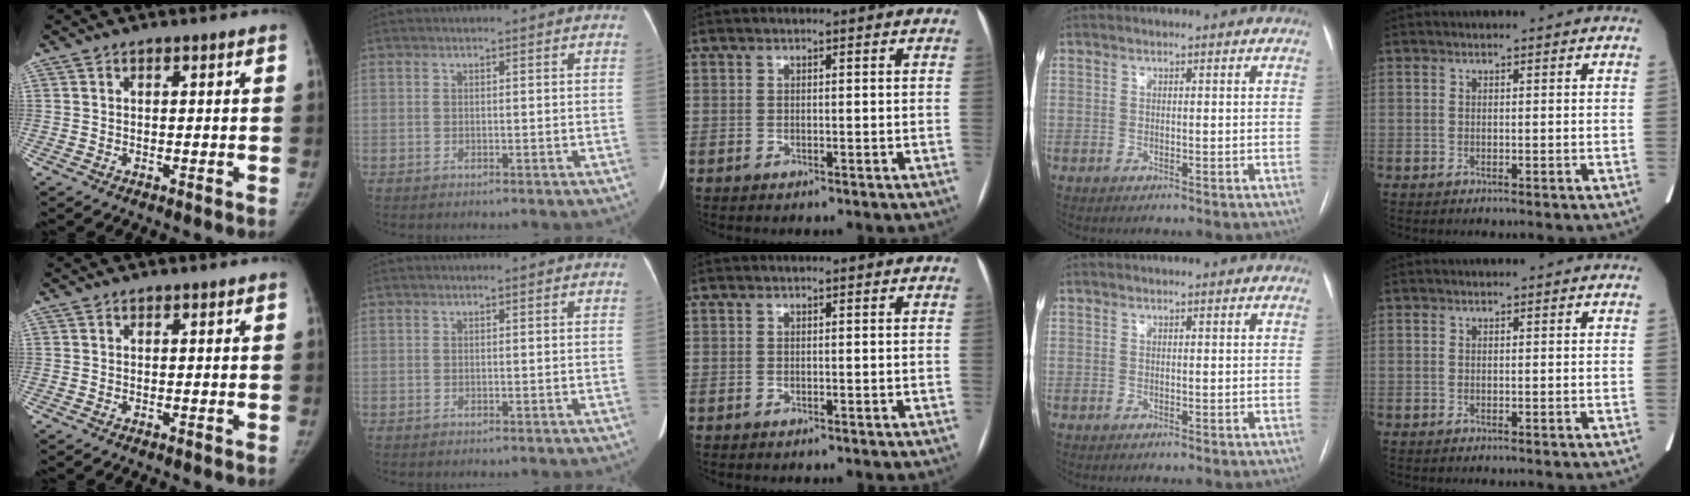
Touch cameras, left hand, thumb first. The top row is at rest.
{}